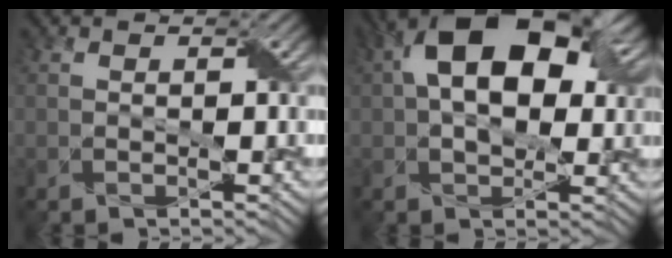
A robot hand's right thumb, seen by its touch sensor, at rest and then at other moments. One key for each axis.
{"total": 14.6, "fx": 4.3, "fy": 8.4, "fz": 11.1, "tx": -0.190, "ty": 0.034, "tz": 0.057}